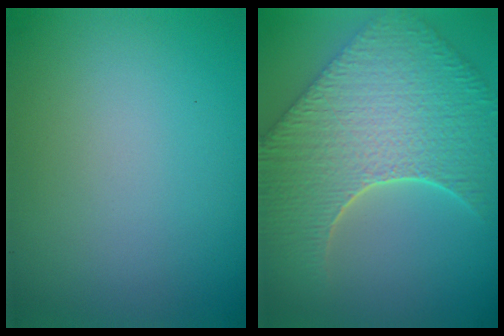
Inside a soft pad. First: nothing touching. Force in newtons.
{"total": 9.7, "press": 7.1, "slide": 6.6}